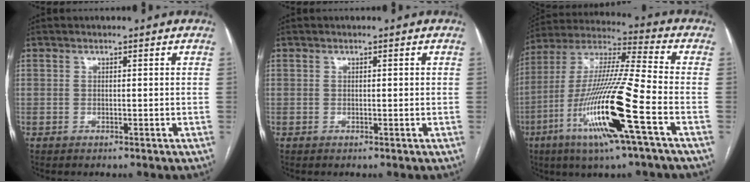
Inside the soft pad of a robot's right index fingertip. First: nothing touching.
{"total": 0.0}
{"total": 19.8, "force": [-7.5, 0.1, 18.4], "torque": [-0.391, -0.027, -0.148]}